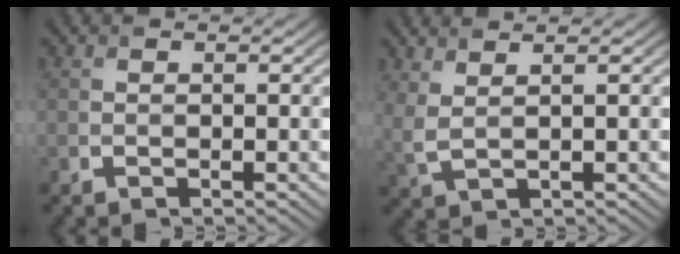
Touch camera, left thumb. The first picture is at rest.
{"total": 3.8, "force": [2.5, 1.2, 2.6], "torque": [-0.062, 0.008, 0.042]}